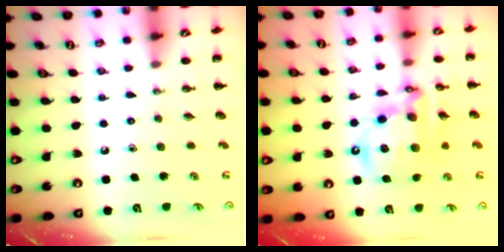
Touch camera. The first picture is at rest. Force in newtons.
{"total": 16.4, "press": 16.0, "slide": 3.5}